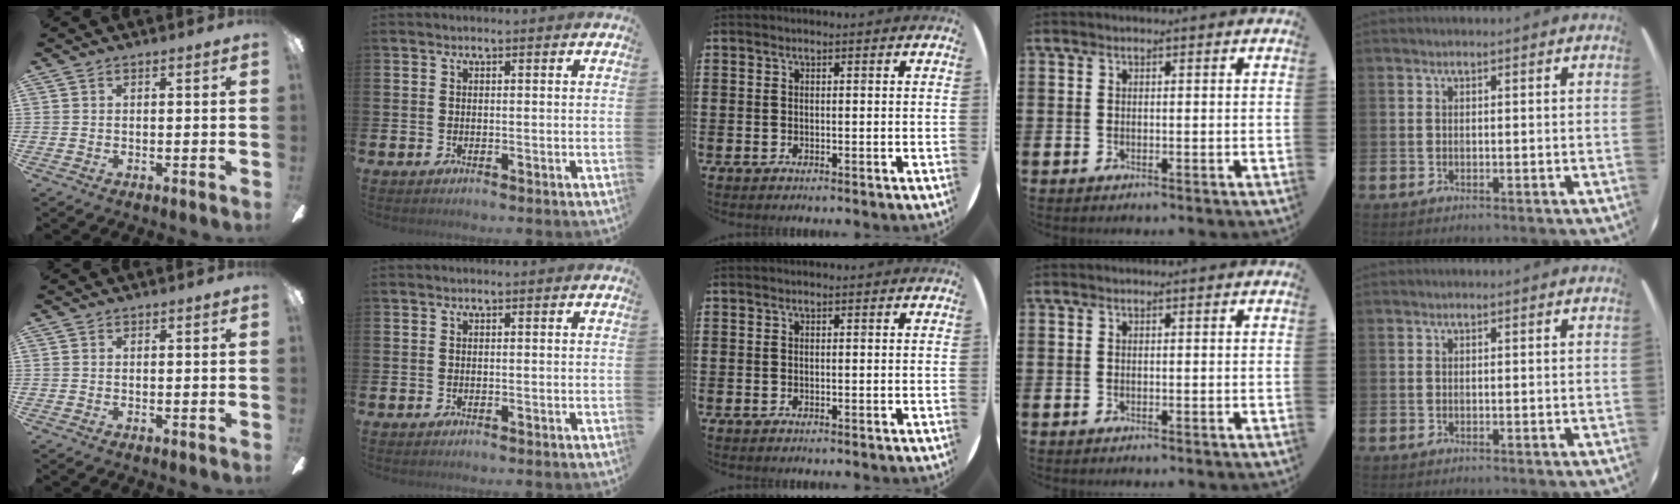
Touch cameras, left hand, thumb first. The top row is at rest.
{}